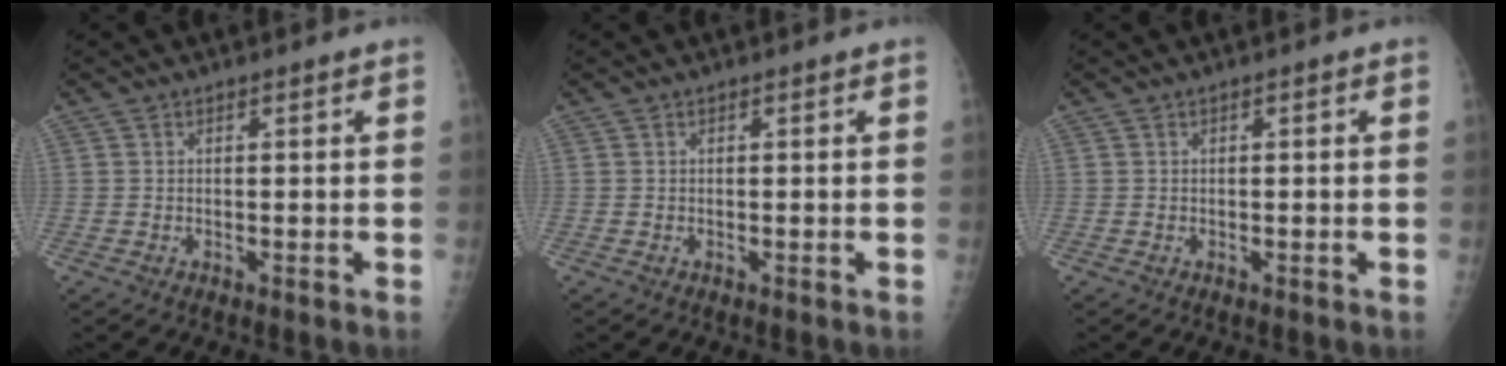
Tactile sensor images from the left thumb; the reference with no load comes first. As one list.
[{"total": 0.0}, {"total": 0.0}]